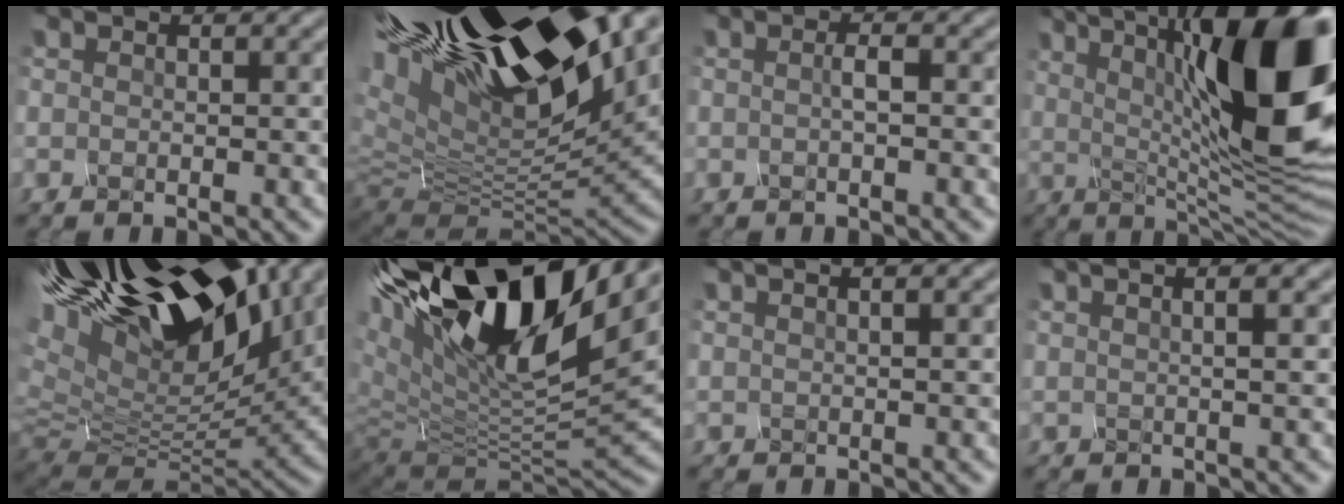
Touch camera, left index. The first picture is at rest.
{"total": 18.2, "force": [11.2, 5.7, 13.2], "torque": [-0.243, 0.038, 0.203]}
{"total": 0.7, "force": [-0.1, -0.6, 0.4], "torque": [-0.023, 0.003, 0.009]}
{"total": 15.4, "force": [3.5, 3.9, 14.4], "torque": [-0.200, 0.017, 0.070]}
{"total": 15.8, "force": [8.9, 6.6, 11.2], "torque": [-0.248, 0.044, 0.158]}
{"total": 16.3, "force": [8.8, 6.9, 11.8], "torque": [-0.245, 0.028, 0.171]}
{"total": 1.8, "force": [1.4, 0.3, 1.2], "torque": [-0.010, 0.022, 0.000]}
{"total": 3.7, "force": [2.0, 0.8, 3.0], "torque": [-0.031, 0.038, 0.008]}